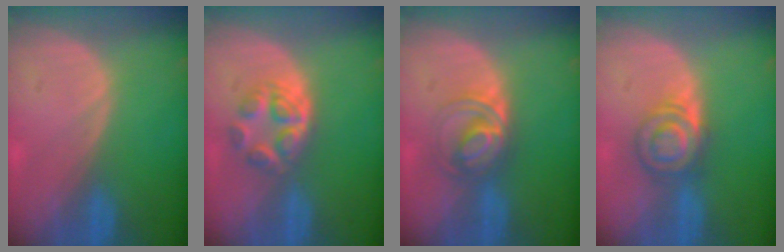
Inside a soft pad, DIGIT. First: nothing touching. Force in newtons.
{"total": 5.9, "press": 5.1, "slide": 2.9}
{"total": 5.9, "press": 5.5, "slide": 2.1}
{"total": 6.0, "press": 5.5, "slide": 2.2}